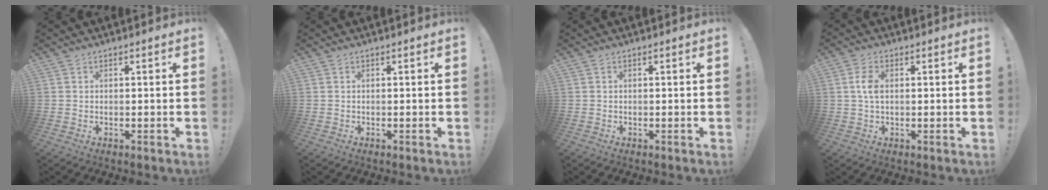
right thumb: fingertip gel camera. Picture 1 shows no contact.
{"total": 0.0}
{"total": 0.0}
{"total": 4.7, "force": [0.6, 2.7, 3.7], "torque": [-0.072, 0.006, 0.007]}